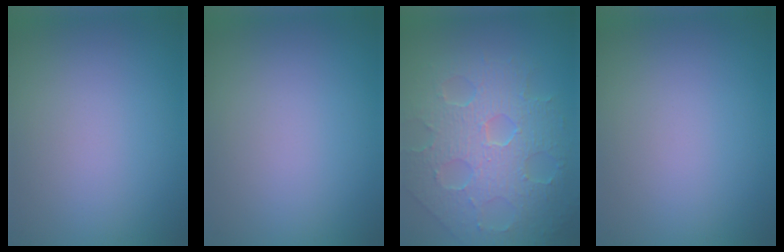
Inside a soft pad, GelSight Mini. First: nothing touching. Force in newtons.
{"total": 0.0}
{"total": 7.9, "press": 5.5, "slide": 5.7}
{"total": 0.0}